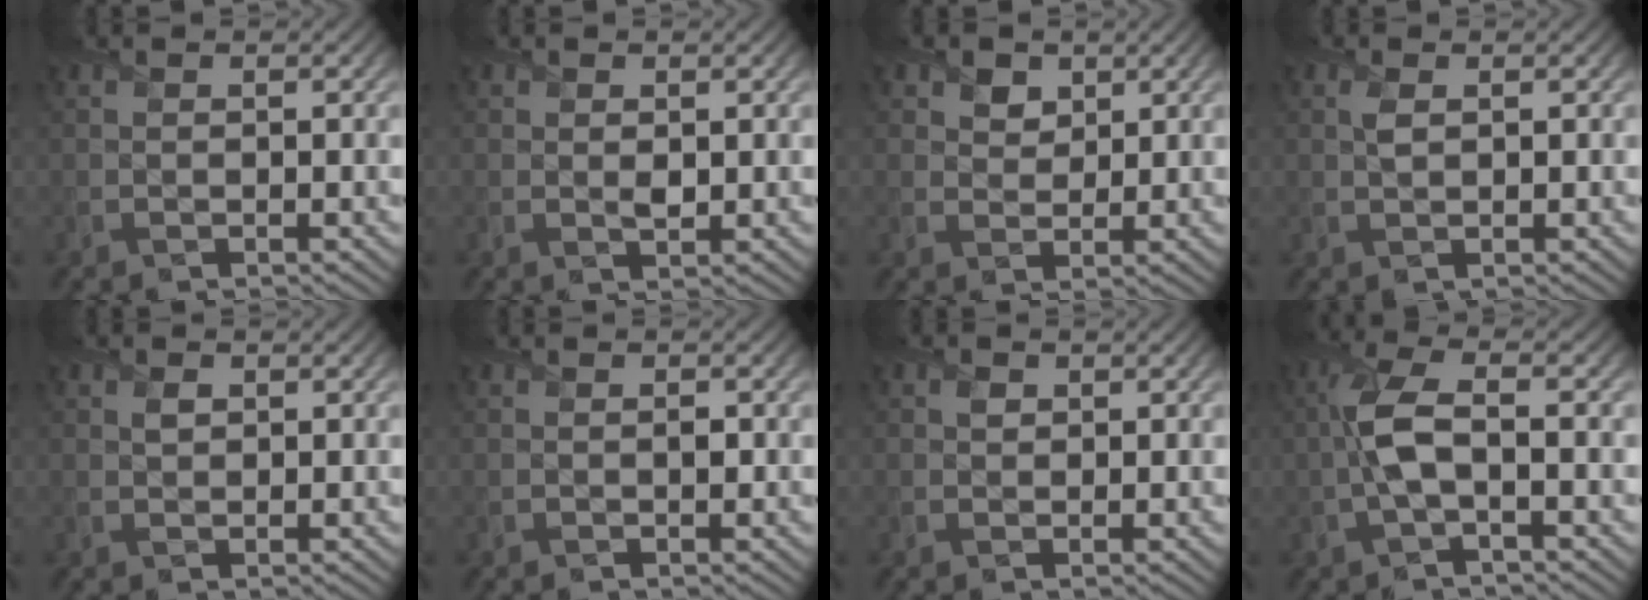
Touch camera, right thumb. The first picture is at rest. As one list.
[{"total": 1.3, "force": [0.3, 0.9, 0.8], "torque": [-0.017, -0.008, 0.006]}, {"total": 3.3, "force": [1.7, 2.4, 1.3], "torque": [-0.033, -0.009, 0.024]}, {"total": 1.4, "force": [0.5, 0.7, 1.0], "torque": [-0.028, 0.001, 0.009]}, {"total": 1.2, "force": [0.5, 1.0, 0.6], "torque": [-0.012, -0.004, 0.007]}, {"total": 0.7, "force": [-0.1, 0.5, 0.4], "torque": [-0.003, -0.006, -0.005]}, {"total": 1.3, "force": [0.4, 1.1, 0.4], "torque": [-0.008, -0.006, 0.003]}, {"total": 5.5, "force": [-0.6, 1.9, 5.2], "torque": [-0.124, 0.008, -0.022]}]